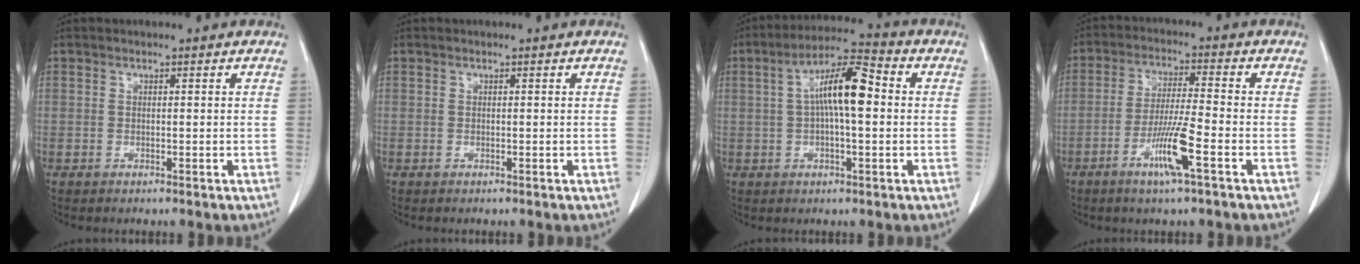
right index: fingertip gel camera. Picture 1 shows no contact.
{"total": 0.0}
{"total": 9.9, "force": [1.0, 1.4, 9.7], "torque": [-0.181, 0.022, 0.012]}
{"total": 8.1, "force": [-3.7, -0.3, 7.2], "torque": [-0.140, -0.011, -0.072]}